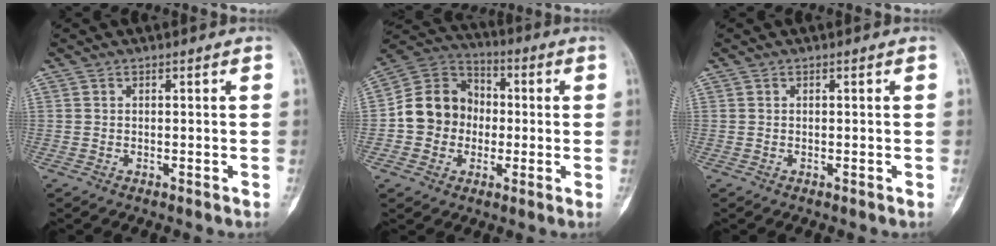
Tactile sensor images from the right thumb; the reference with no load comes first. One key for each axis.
{"total": 12.5, "fx": -1.2, "fy": 11.1, "fz": 5.6, "tx": -0.072, "ty": 0.034, "tz": -0.031}
{"total": 0.0}